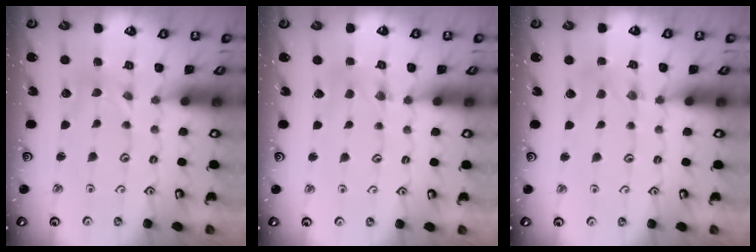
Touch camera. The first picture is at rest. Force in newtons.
{"total": 1.1, "press": 1.1, "slide": 0.2}
{"total": 2.1, "press": 2.1, "slide": 0.4}